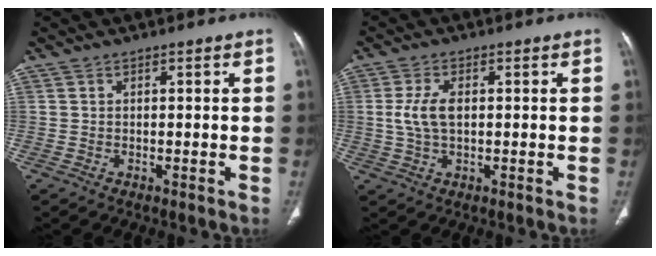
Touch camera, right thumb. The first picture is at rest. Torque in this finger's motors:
{"motor_torque": [0.39, 1.57, 0.93, -0.18, 0.05]}